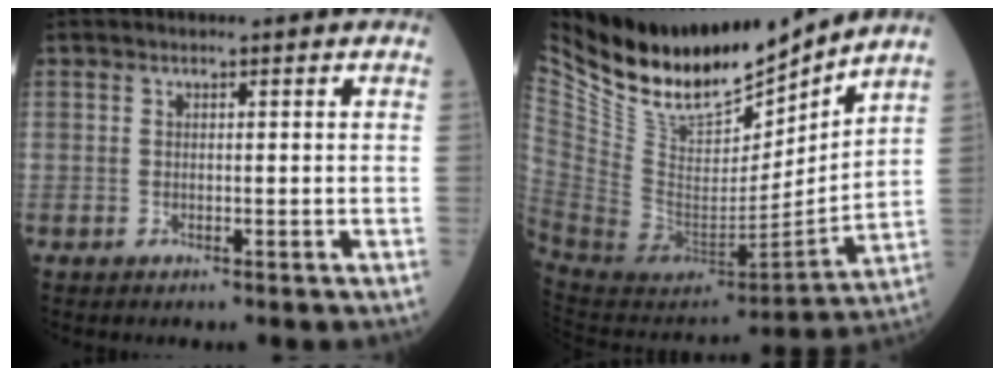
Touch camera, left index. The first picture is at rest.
{"total": 19.8, "force": [17.5, 5.0, 7.8], "torque": [-0.151, -0.034, 0.316]}